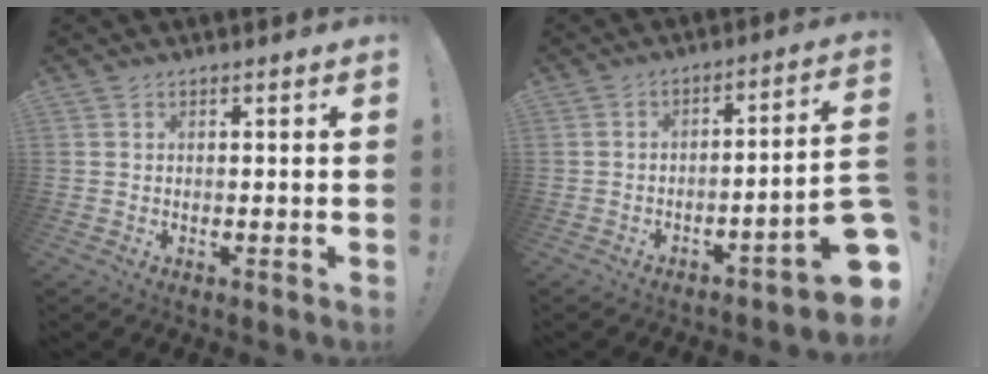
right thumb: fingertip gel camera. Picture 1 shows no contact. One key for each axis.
{"total": 8.6, "fx": -4.5, "fy": 0.9, "fz": 7.3, "tx": -0.094, "ty": 0.012, "tz": -0.078}